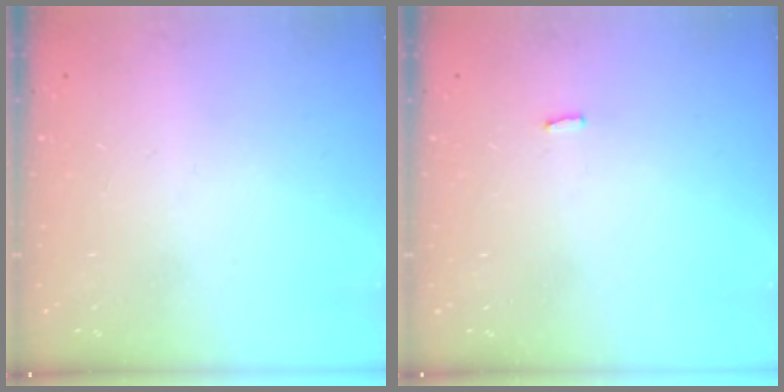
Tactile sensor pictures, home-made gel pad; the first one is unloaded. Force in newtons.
{"total": 2.6, "press": 2.6, "slide": 0.1}